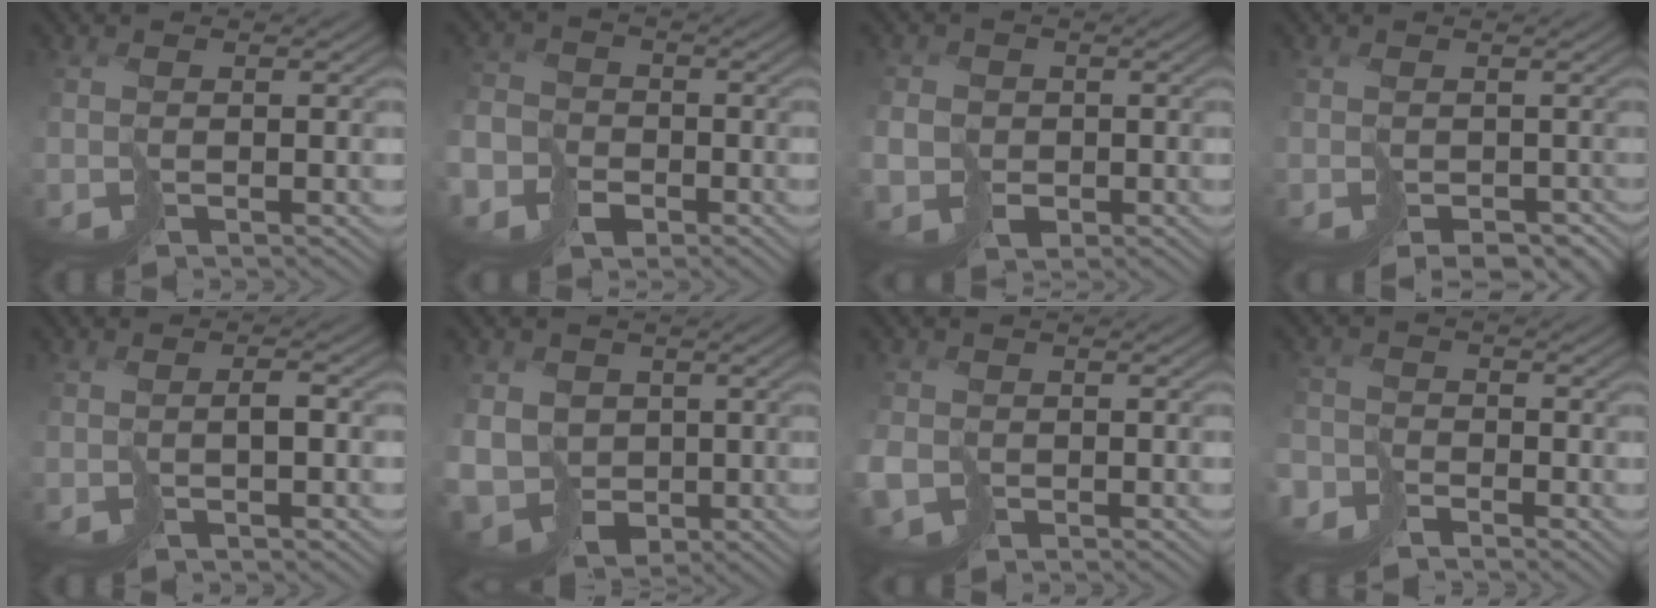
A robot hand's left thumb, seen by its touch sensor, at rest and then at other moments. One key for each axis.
{"total": 7.4, "fx": -4.4, "fy": 5.6, "fz": 2.2, "tx": -0.060, "ty": -0.029, "tz": -0.096}
{"total": 4.5, "fx": -1.2, "fy": 4.1, "fz": 1.3, "tx": -0.027, "ty": -0.013, "tz": -0.042}
{"total": 3.7, "fx": -1.9, "fy": 2.8, "fz": 1.5, "tx": -0.014, "ty": -0.017, "tz": -0.009}
{"total": 1.1, "fx": -0.2, "fy": 0.2, "fz": 1.1, "tx": -0.021, "ty": 0.005, "tz": -0.002}
{"total": 8.4, "fx": -0.4, "fy": 7.6, "fz": 3.7, "tx": -0.107, "ty": -0.029, "tz": -0.016}
{"total": 4.3, "fx": -1.6, "fy": 3.2, "fz": 2.4, "tx": -0.063, "ty": -0.016, "tz": -0.025}
{"total": 3.1, "fx": -2.8, "fy": 1.3, "fz": 0.2, "tx": -0.005, "ty": -0.003, "tz": -0.067}